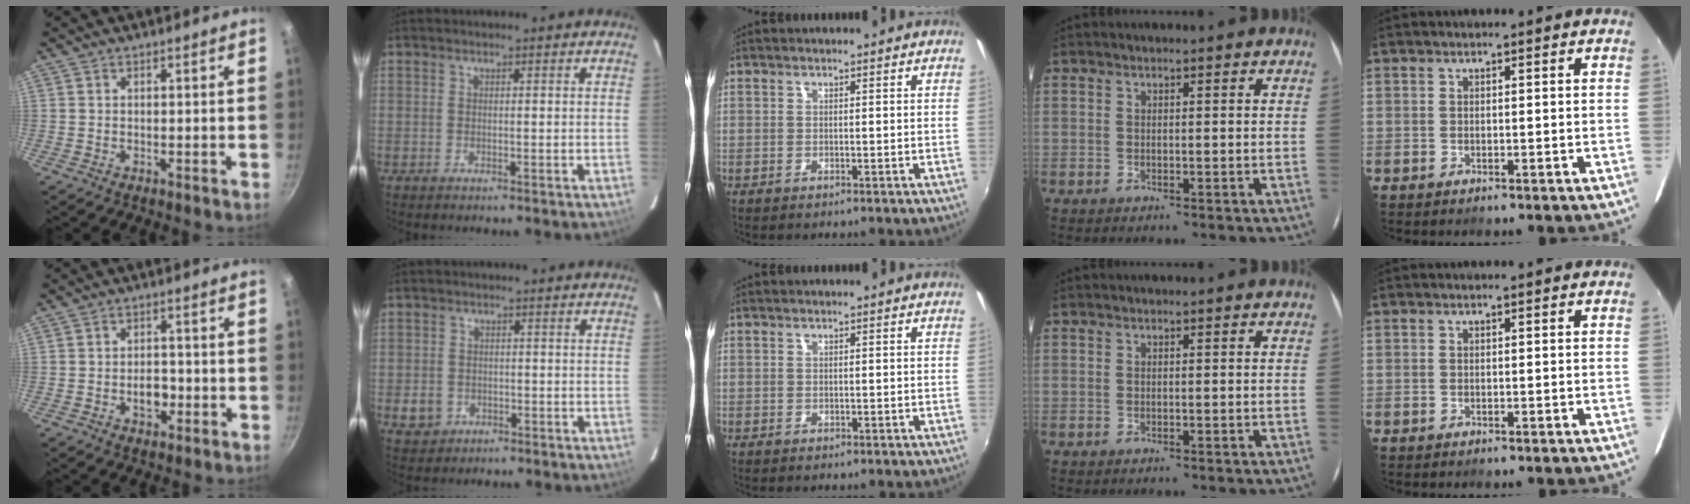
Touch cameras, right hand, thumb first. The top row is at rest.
{"thumb": {"total": 4.5, "force": [-1.4, 3.0, 3.1], "torque": [-0.026, 0.012, -0.021]}, "index": {"total": 4.2, "force": [-1.2, 3.9, 1.0], "torque": [-0.030, 0.005, -0.012]}}